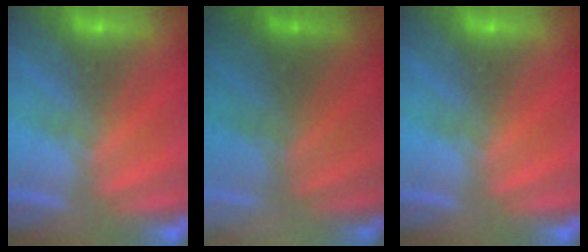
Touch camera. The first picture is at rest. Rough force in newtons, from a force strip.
{"total": 2.7}
{"total": 0.0}